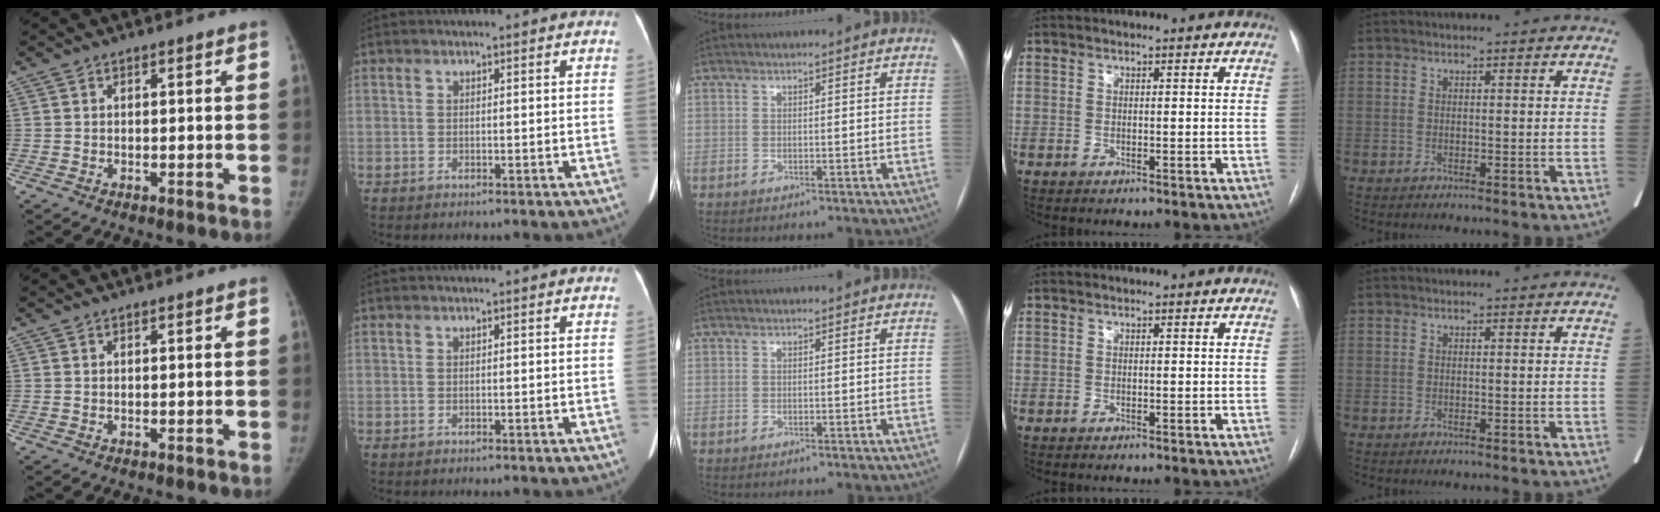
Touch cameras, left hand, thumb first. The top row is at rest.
{}